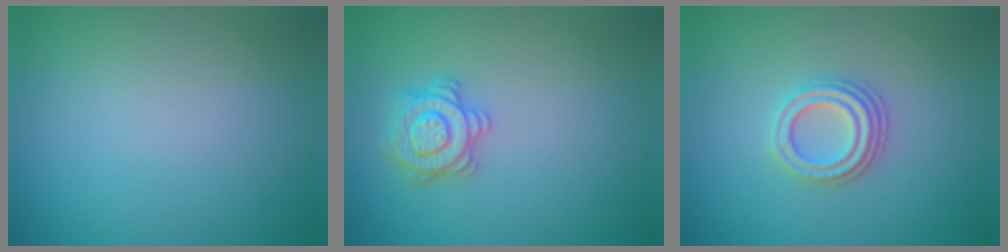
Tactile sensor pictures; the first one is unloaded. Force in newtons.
{"total": 2.9, "press": 2.9, "slide": 0.1}
{"total": 3.0, "press": 2.5, "slide": 1.7}